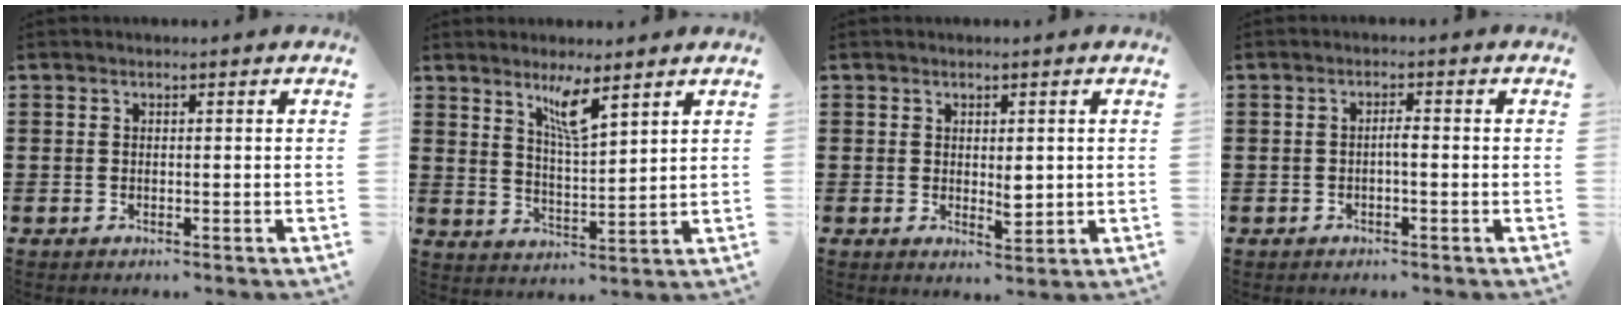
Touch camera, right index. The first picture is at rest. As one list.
[{"total": 5.4, "force": [3.7, 0.6, 3.9], "torque": [-0.079, -0.002, 0.061]}, {"total": 2.6, "force": [0.5, 1.6, 2.0], "torque": [-0.024, -0.004, 0.006]}, {"total": 1.4, "force": [-0.4, 0.2, 1.3], "torque": [-0.026, 0.001, -0.008]}]